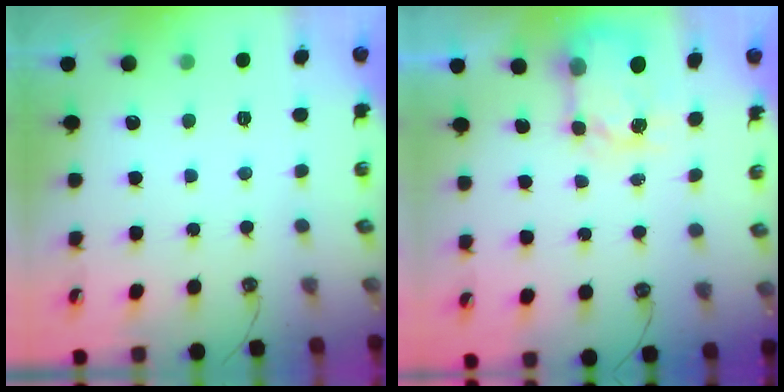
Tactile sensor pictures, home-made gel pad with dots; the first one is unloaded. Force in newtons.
{"total": 6.1, "press": 6.0, "slide": 0.7}